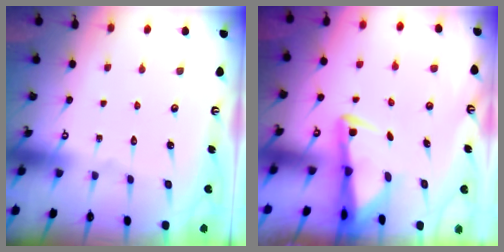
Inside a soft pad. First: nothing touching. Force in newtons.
{"total": 3.3, "press": 3.2, "slide": 0.7}